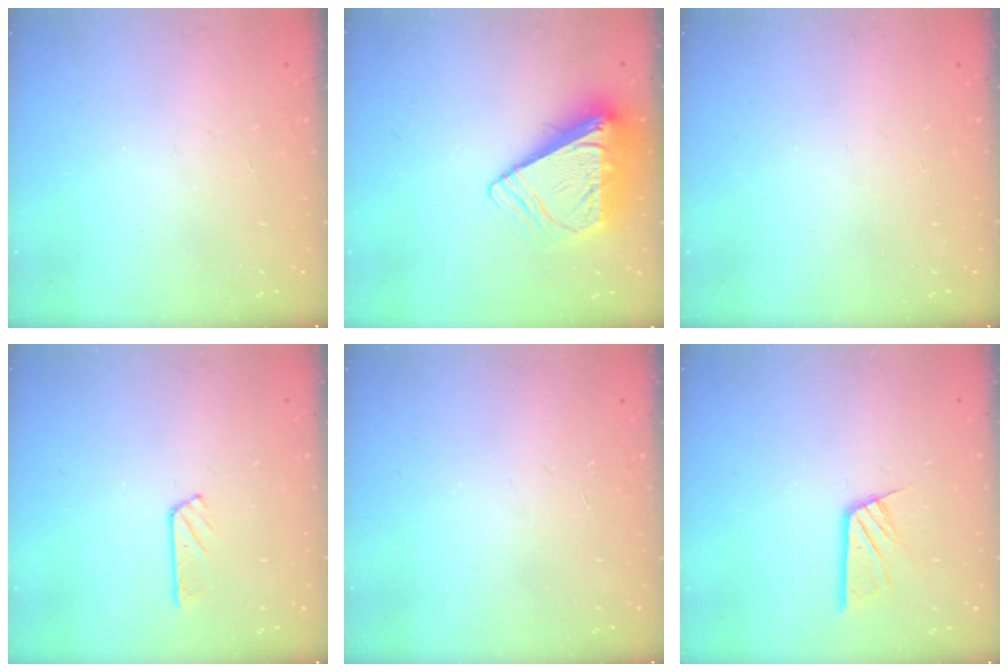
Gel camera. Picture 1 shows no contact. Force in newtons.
{"total": 9.8, "press": 9.7, "slide": 1.4}
{"total": 0.0}
{"total": 2.9, "press": 2.9, "slide": 0.3}
{"total": 0.0}
{"total": 9.0, "press": 9.0, "slide": 0.9}